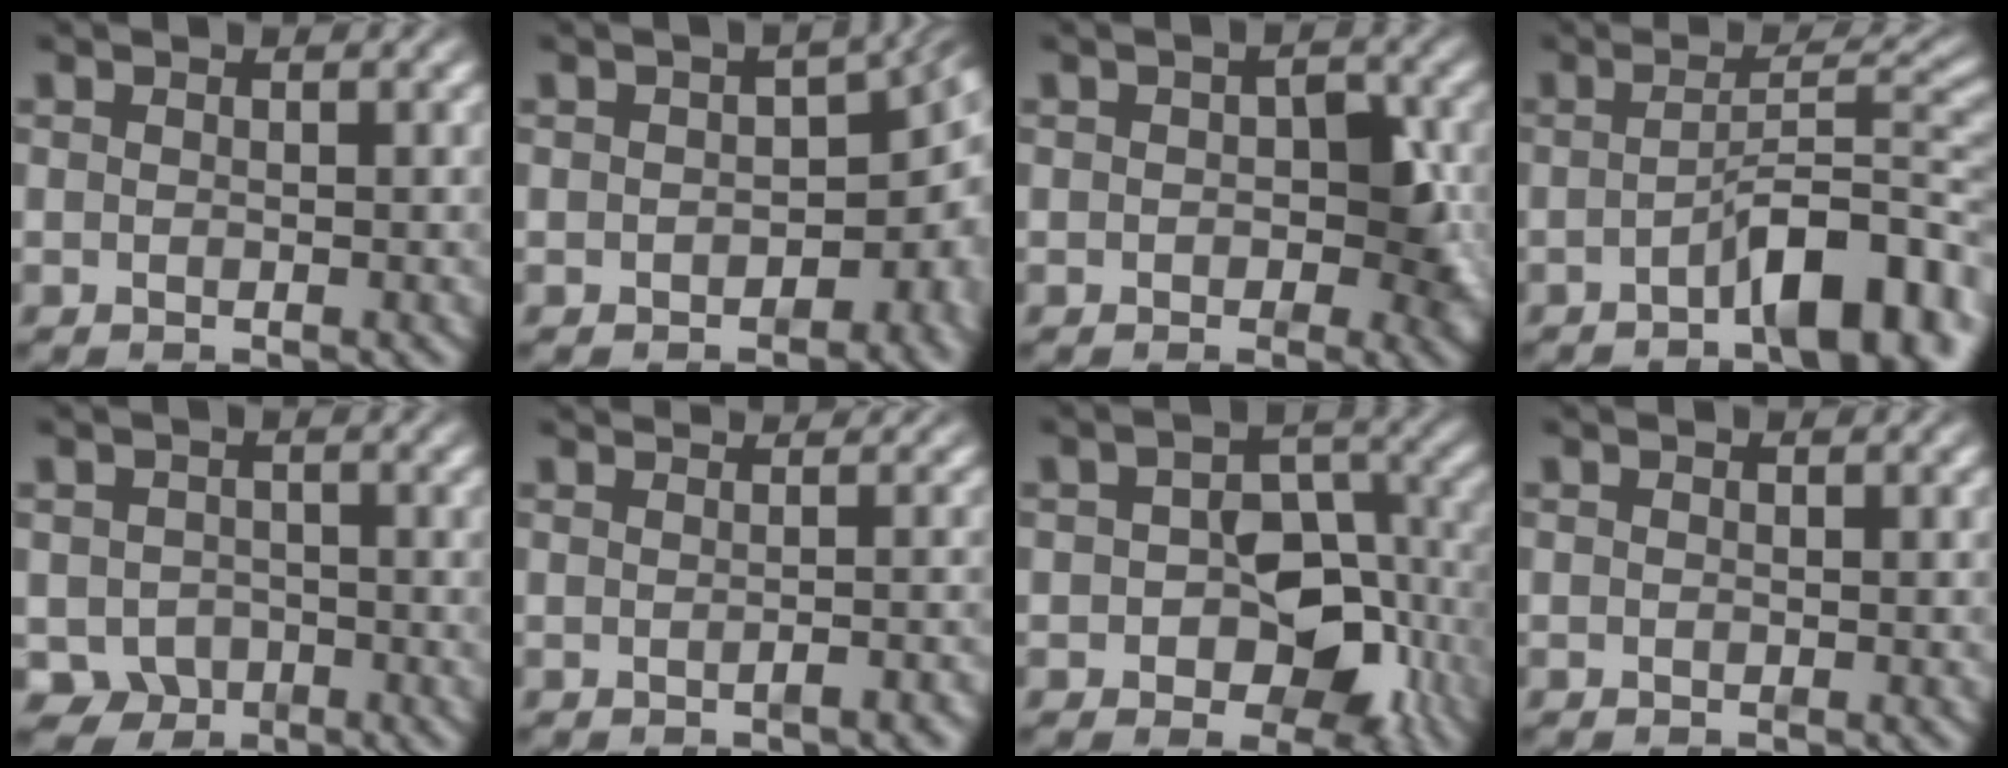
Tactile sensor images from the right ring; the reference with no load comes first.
{"total": 4.7, "force": [-1.1, 2.8, 3.6], "torque": [-0.015, 0.001, -0.015]}
{"total": 3.8, "force": [-0.4, 2.3, 3.0], "torque": [-0.025, 0.001, -0.009]}
{"total": 6.1, "force": [-3.1, 1.2, 5.1], "torque": [-0.060, 0.002, -0.051]}
{"total": 6.9, "force": [-3.4, 5.7, 1.8], "torque": [-0.033, -0.036, -0.051]}
{"total": 1.4, "force": [0.6, -0.4, 1.1], "torque": [0.000, 0.018, 0.002]}
{"total": 6.7, "force": [-2.1, 4.8, 4.2], "torque": [-0.061, -0.022, -0.024]}
{"total": 0.0}